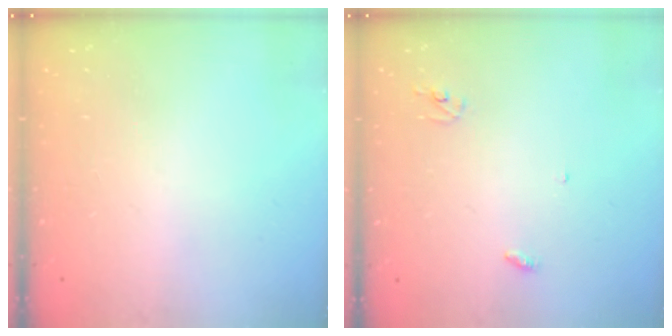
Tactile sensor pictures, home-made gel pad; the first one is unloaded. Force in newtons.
{"total": 2.8, "press": 2.8, "slide": 0.2}